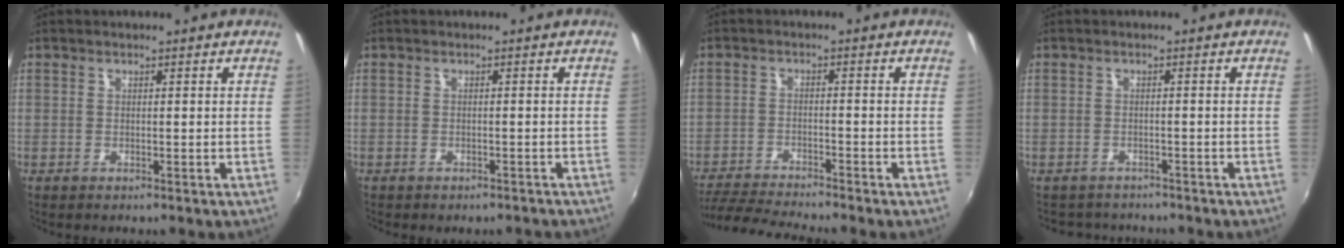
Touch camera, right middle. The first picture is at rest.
{"total": 3.1, "force": [-2.6, 1.3, 1.0], "torque": [-0.020, -0.013, -0.032]}
{"total": 8.7, "force": [-8.2, -0.2, 2.9], "torque": [-0.081, -0.020, -0.147]}
{"total": 4.5, "force": [-4.1, 1.9, 0.4], "torque": [-0.019, -0.006, -0.064]}